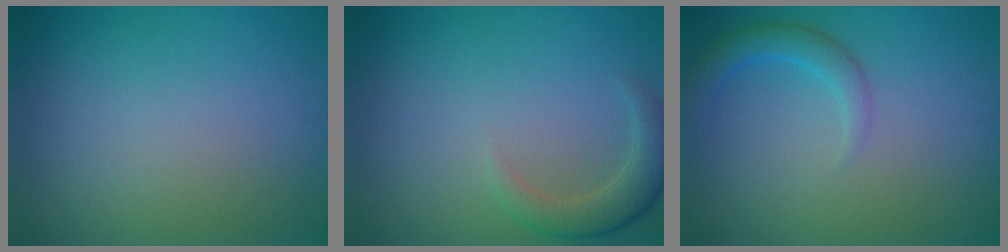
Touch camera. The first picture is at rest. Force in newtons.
{"total": 2.8, "press": 2.7, "slide": 0.4}
{"total": 2.7, "press": 2.7, "slide": 0.2}